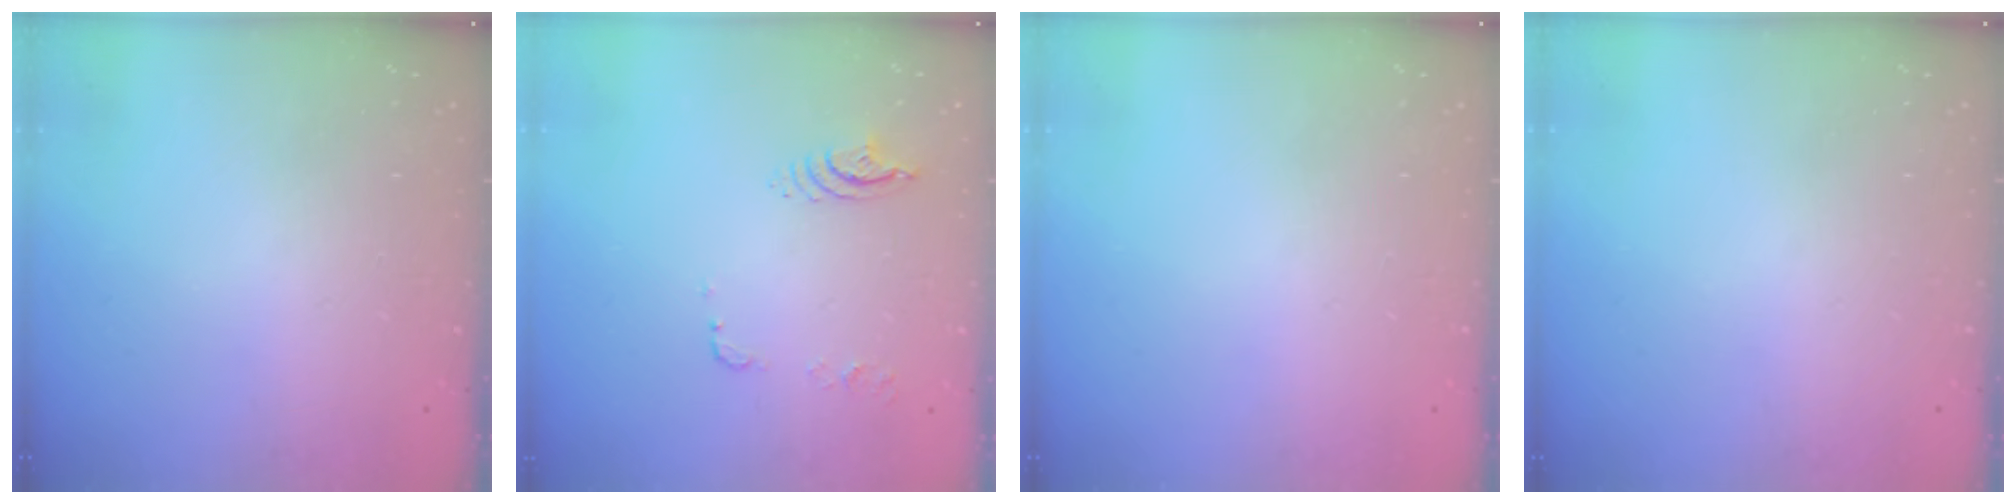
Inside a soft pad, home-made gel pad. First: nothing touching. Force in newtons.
{"total": 8.3, "press": 8.3, "slide": 0.8}
{"total": 0.0}
{"total": 0.0}